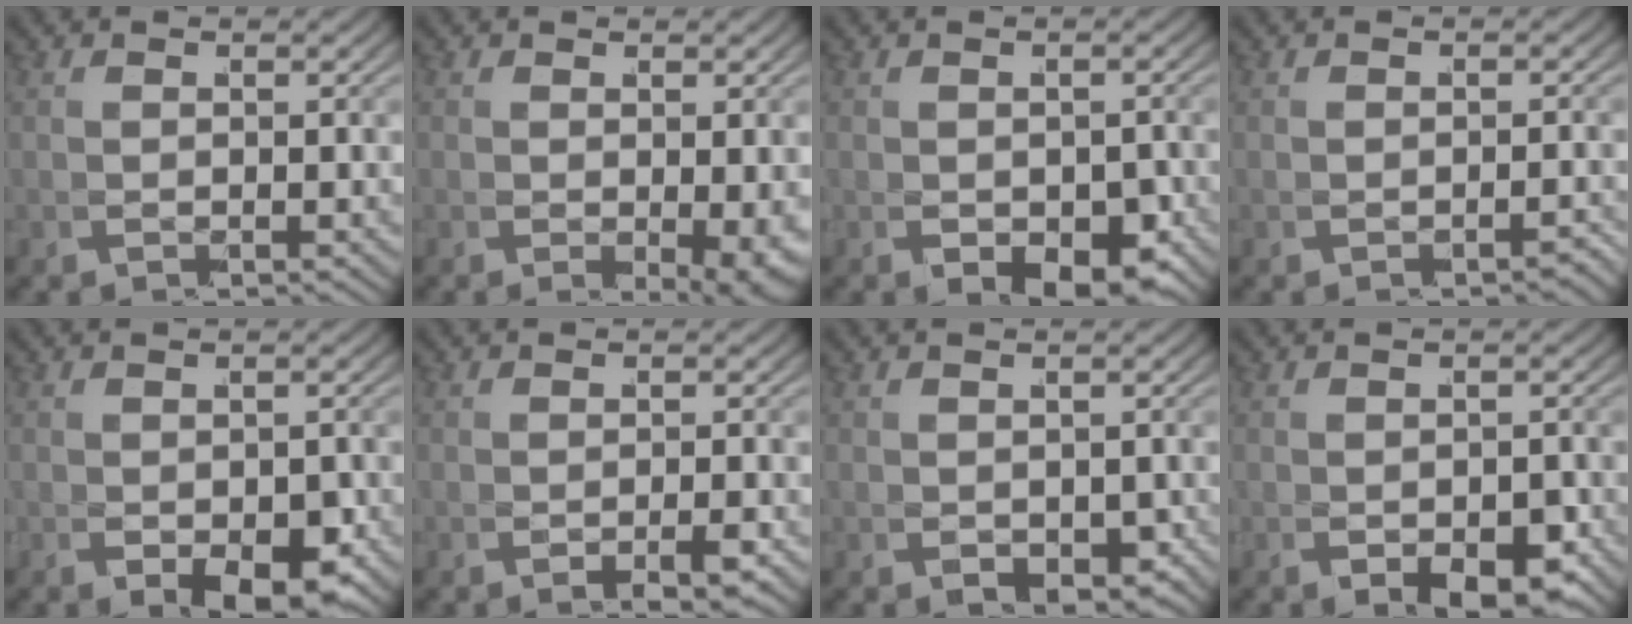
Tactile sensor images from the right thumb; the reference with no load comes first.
{"total": 2.3, "force": [-0.6, 0.3, 2.2], "torque": [-0.033, -0.010, 0.000]}
{"total": 3.4, "force": [-1.4, 1.6, 2.7], "torque": [-0.048, -0.016, -0.009]}
{"total": 1.2, "force": [-1.1, -0.3, -0.1], "torque": [-0.016, -0.007, -0.015]}
{"total": 3.8, "force": [-1.5, 1.4, 3.2], "torque": [-0.058, -0.016, -0.012]}
{"total": 1.6, "force": [-1.1, -0.5, 1.0], "torque": [-0.023, -0.001, -0.016]}
{"total": 1.7, "force": [-0.7, 0.9, 1.2], "torque": [-0.023, -0.009, -0.003]}
{"total": 3.4, "force": [-1.7, 1.1, 2.7], "torque": [-0.053, -0.013, -0.016]}